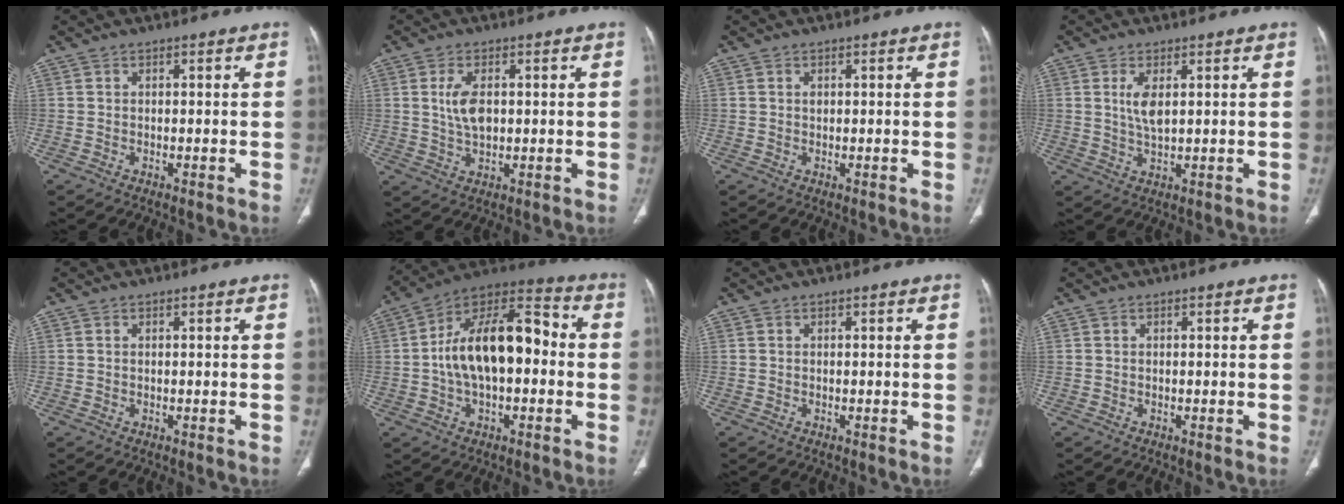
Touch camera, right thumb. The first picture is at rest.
{"total": 5.7, "force": [0.9, 3.0, 4.7], "torque": [-0.091, -0.004, 0.020]}
{"total": 0.8, "force": [0.3, 0.5, 0.5], "torque": [-0.006, 0.001, 0.005]}
{"total": 5.9, "force": [1.6, 2.8, 4.9], "torque": [-0.095, -0.011, 0.037]}
{"total": 0.0}
{"total": 19.0, "force": [-0.3, 10.1, 16.2], "torque": [-0.259, 0.046, -0.013]}
{"total": 0.0}
{"total": 0.0}